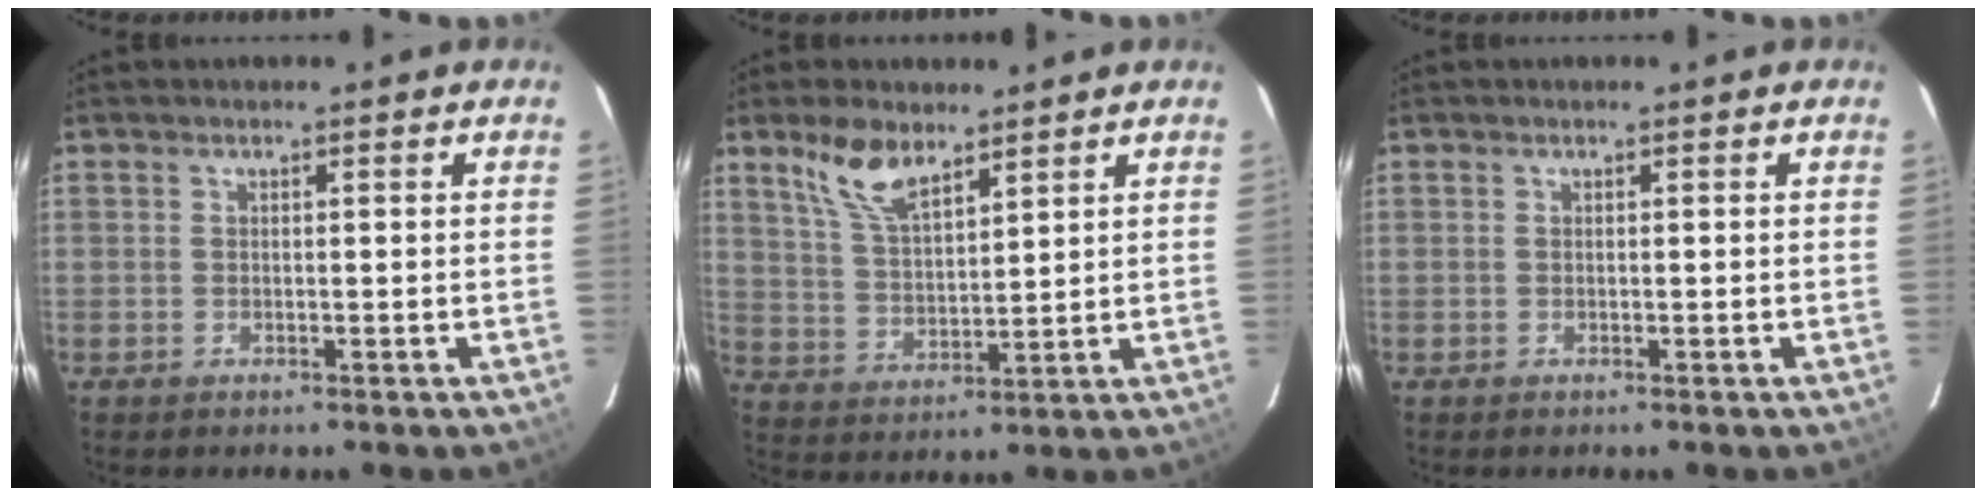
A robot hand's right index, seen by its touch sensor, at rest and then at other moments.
{"total": 8.9, "force": [6.3, 3.6, 5.2], "torque": [-0.102, 0.011, 0.130]}
{"total": 0.0}